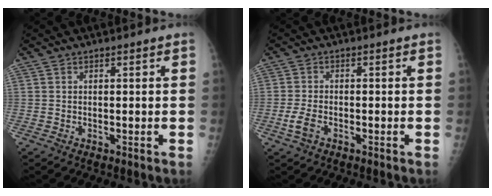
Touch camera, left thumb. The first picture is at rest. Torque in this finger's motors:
{"motor_torque": [0.22, 0.25, -0.01, -0.01, 0.08]}